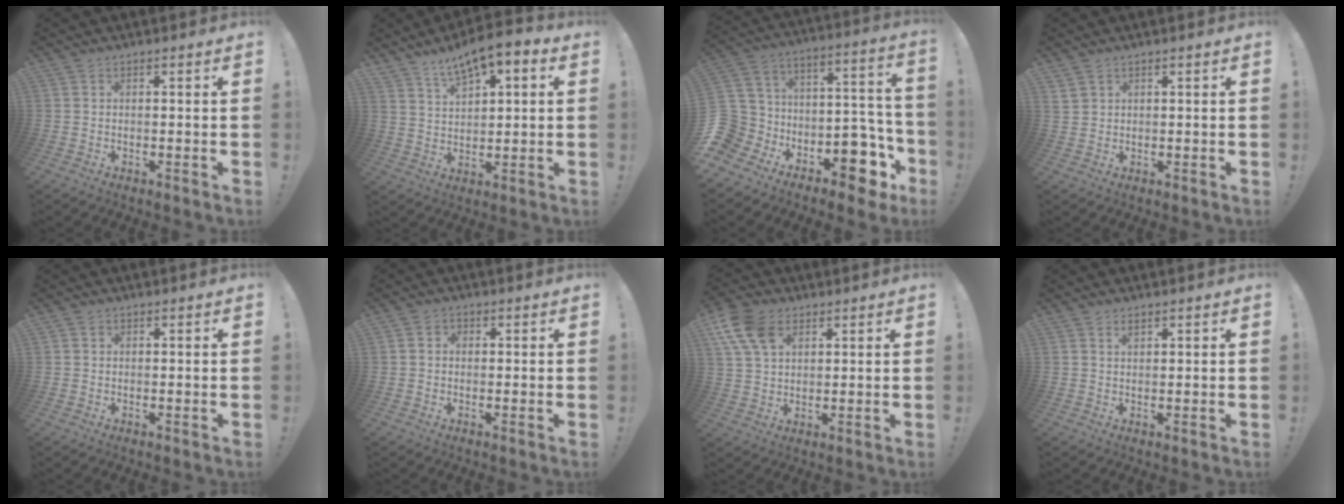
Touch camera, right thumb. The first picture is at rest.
{"total": 9.0, "force": [6.5, 3.7, 5.0], "torque": [-0.086, -0.038, 0.119]}
{"total": 14.4, "force": [-7.6, 9.4, 7.9], "torque": [-0.126, 0.019, -0.117]}
{"total": 2.5, "force": [1.8, 1.5, 0.9], "torque": [-0.012, -0.009, 0.034]}
{"total": 0.6, "force": [0.3, 0.6, -0.1], "torque": [0.007, -0.001, 0.004]}
{"total": 2.1, "force": [-0.2, 1.7, 1.1], "torque": [-0.011, 0.002, -0.005]}
{"total": 11.5, "force": [5.2, 7.7, 6.8], "torque": [-0.130, -0.012, 0.101]}
{"total": 1.4, "force": [1.1, 0.6, 0.7], "torque": [0.002, -0.008, 0.018]}